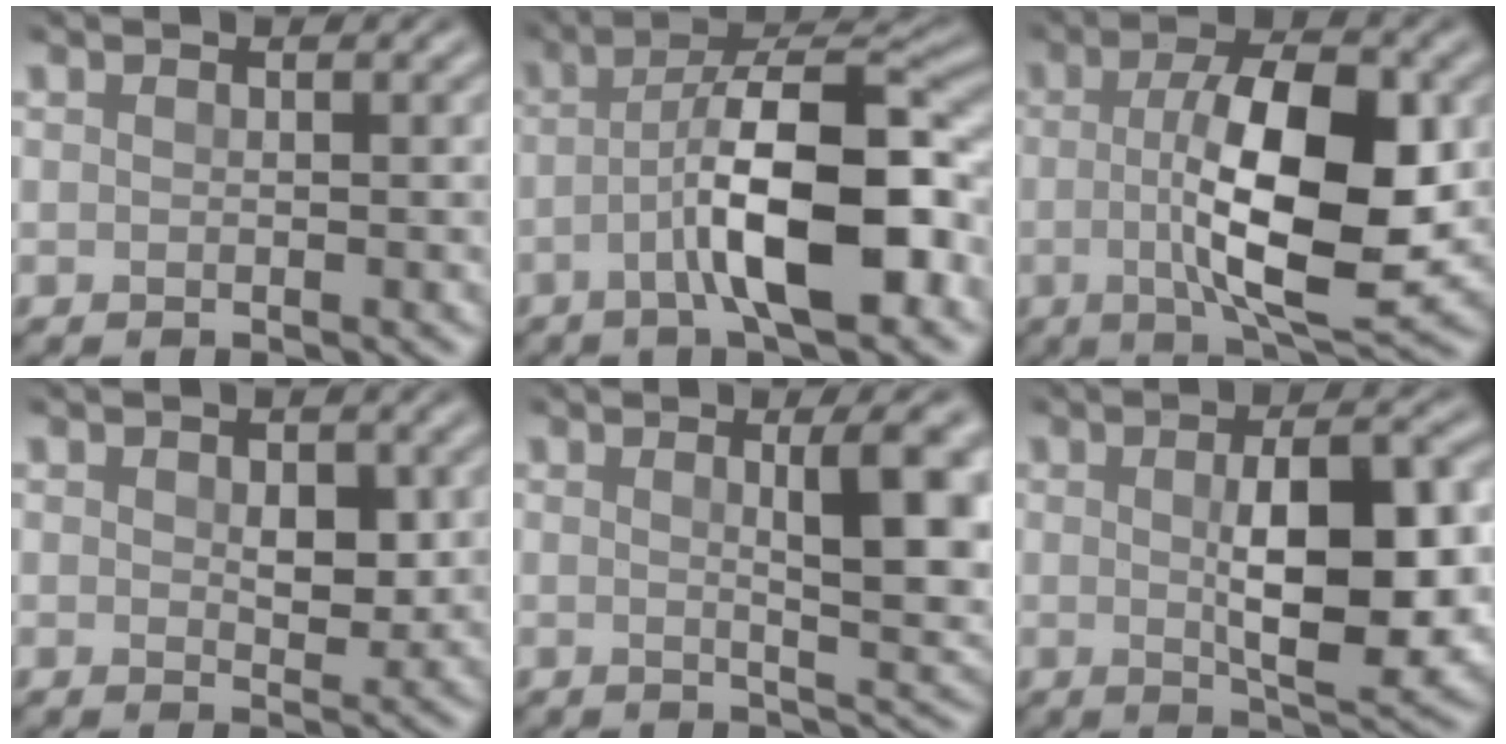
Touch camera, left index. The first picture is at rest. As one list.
[{"total": 9.8, "force": [-2.6, 2.7, 9.0], "torque": [-0.136, 0.017, -0.047]}, {"total": 10.5, "force": [-0.2, 3.6, 9.8], "torque": [-0.156, -0.001, -0.005]}, {"total": 2.4, "force": [0.4, 1.4, 1.9], "torque": [-0.026, -0.005, 0.009]}, {"total": 7.4, "force": [1.4, 1.8, 7.1], "torque": [-0.079, 0.003, 0.021]}, {"total": 8.5, "force": [0.1, 3.0, 7.9], "torque": [-0.119, -0.002, 0.004]}]